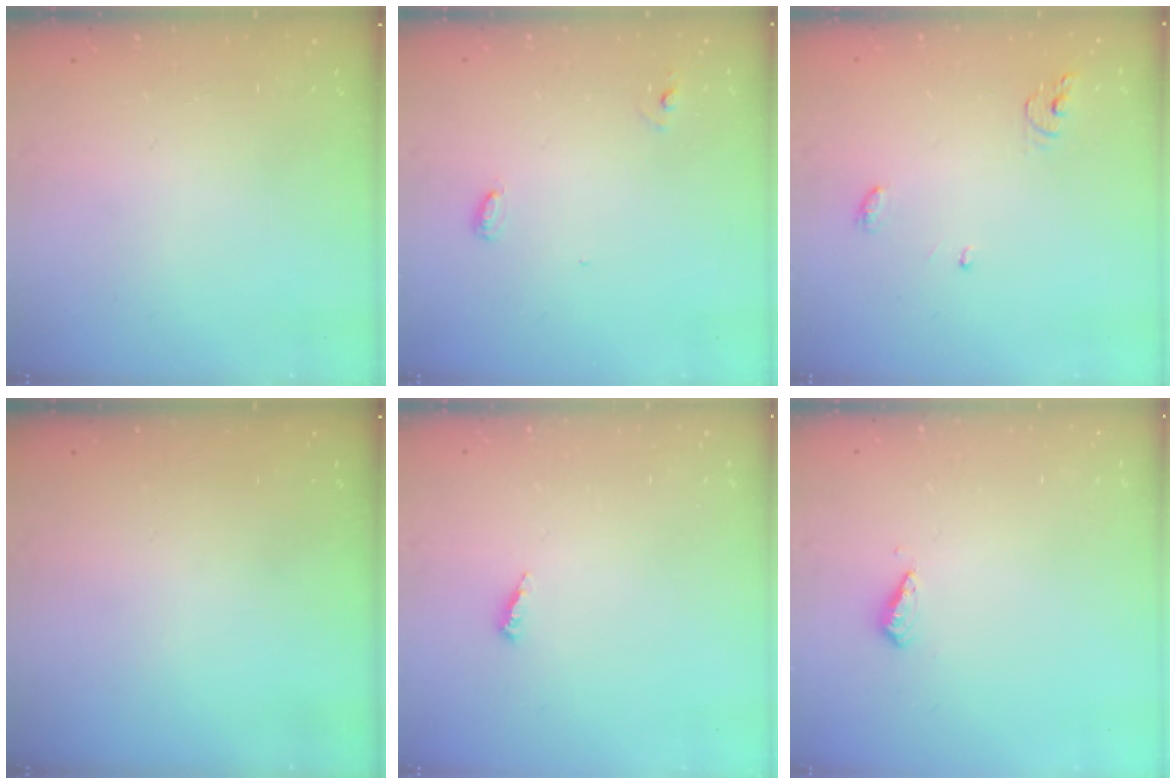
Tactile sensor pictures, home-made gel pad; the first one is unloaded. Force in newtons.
{"total": 4.5, "press": 4.5, "slide": 0.4}
{"total": 4.5, "press": 4.5, "slide": 0.3}
{"total": 0.0}
{"total": 3.9, "press": 3.9, "slide": 0.2}
{"total": 2.8, "press": 2.8, "slide": 0.7}